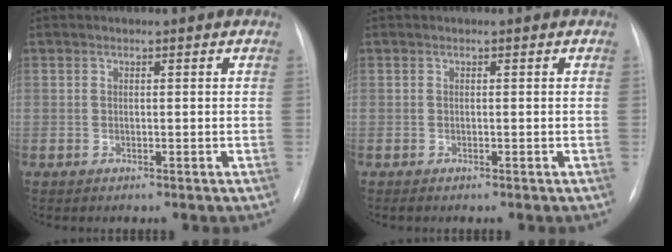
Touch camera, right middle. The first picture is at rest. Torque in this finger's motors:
{"motor_torque": [0.48, -0.41, 0.03, 0.05]}